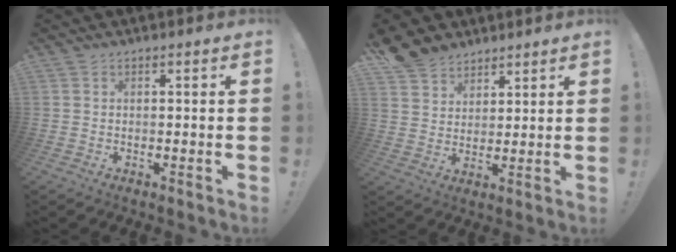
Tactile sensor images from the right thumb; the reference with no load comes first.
{"total": 8.1, "force": [6.4, 4.8, 1.2], "torque": [-0.023, -0.044, 0.128]}